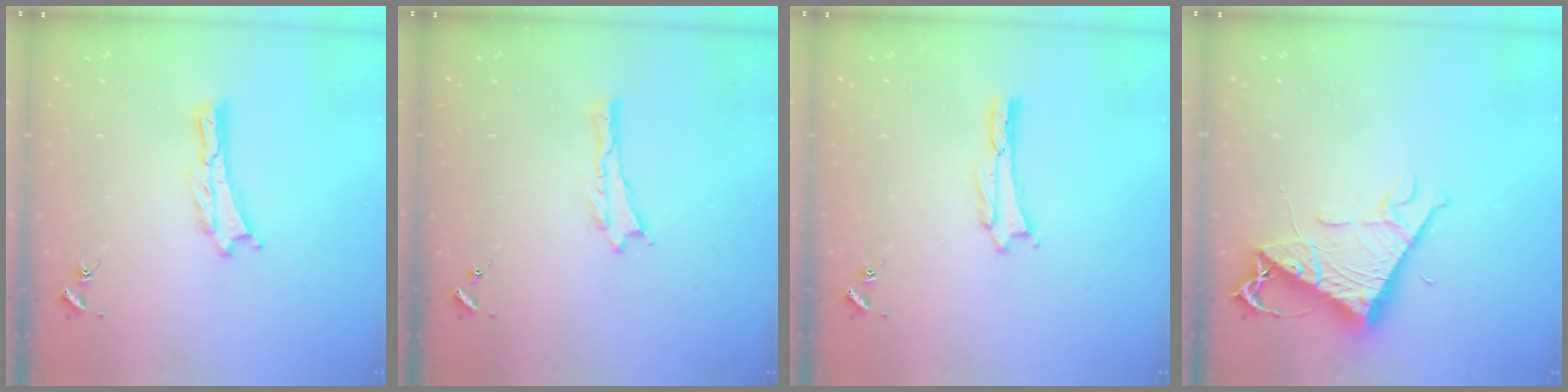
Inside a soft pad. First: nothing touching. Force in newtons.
{"total": 0.0}
{"total": 1.1, "press": 1.1, "slide": 0.1}
{"total": 9.6, "press": 9.6, "slide": 0.9}